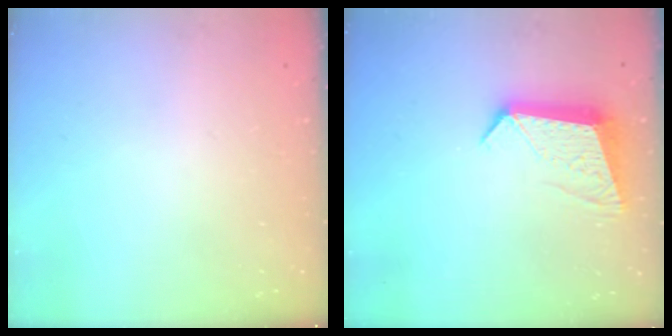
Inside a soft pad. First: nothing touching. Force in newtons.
{"total": 10.5, "press": 10.5, "slide": 1.0}